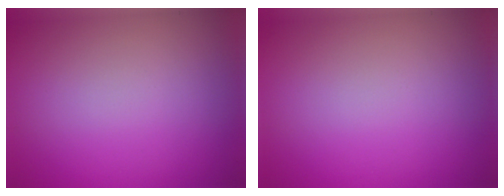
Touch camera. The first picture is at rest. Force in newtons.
{"total": 0.0}